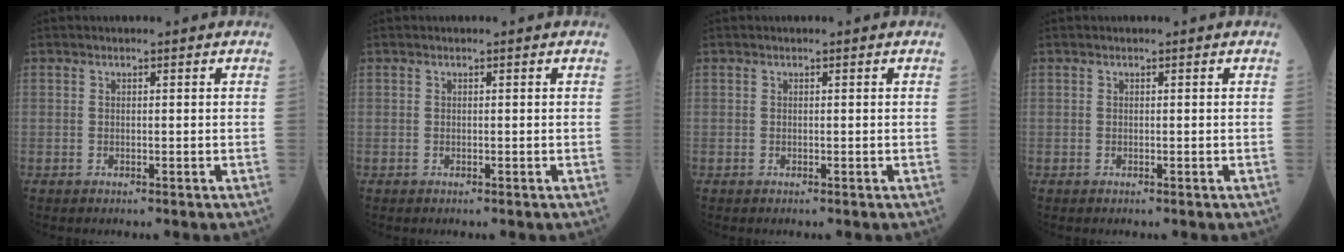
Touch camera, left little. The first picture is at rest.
{"total": 0.0}
{"total": 0.0}
{"total": 0.0}